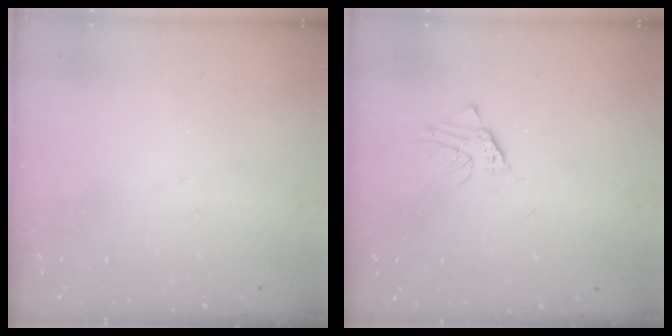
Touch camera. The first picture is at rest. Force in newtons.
{"total": 1.1, "press": 1.1, "slide": 0.0}